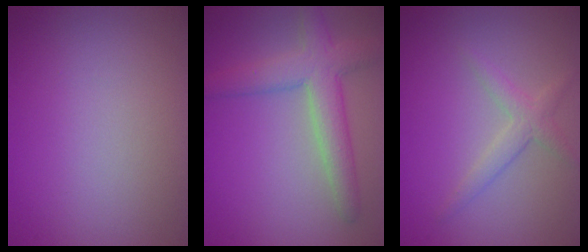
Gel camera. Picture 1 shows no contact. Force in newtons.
{"total": 4.9, "press": 4.9, "slide": 0.3}
{"total": 2.0, "press": 2.0, "slide": 0.1}